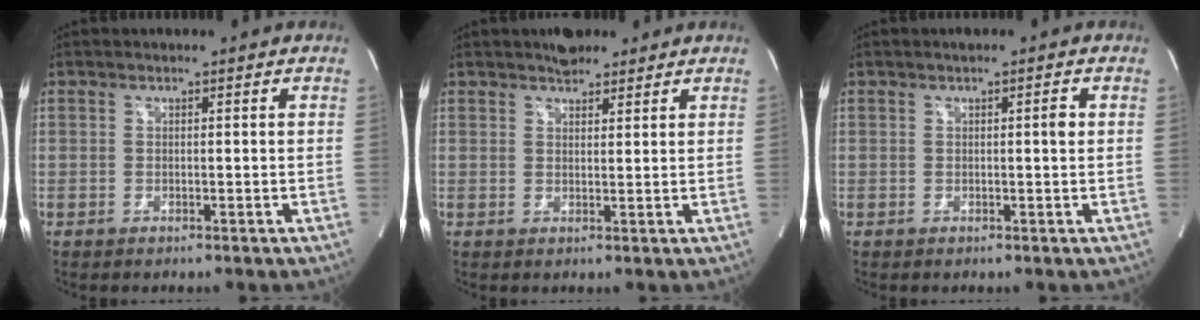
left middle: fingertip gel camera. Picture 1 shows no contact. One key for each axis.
{"total": 3.5, "fx": 2.9, "fy": 1.5, "fz": 1.2, "tx": -0.023, "ty": 0.010, "tz": 0.045}
{"total": 1.4, "fx": 0.3, "fy": 0.1, "fz": 1.4, "tx": -0.022, "ty": 0.004, "tz": 0.005}